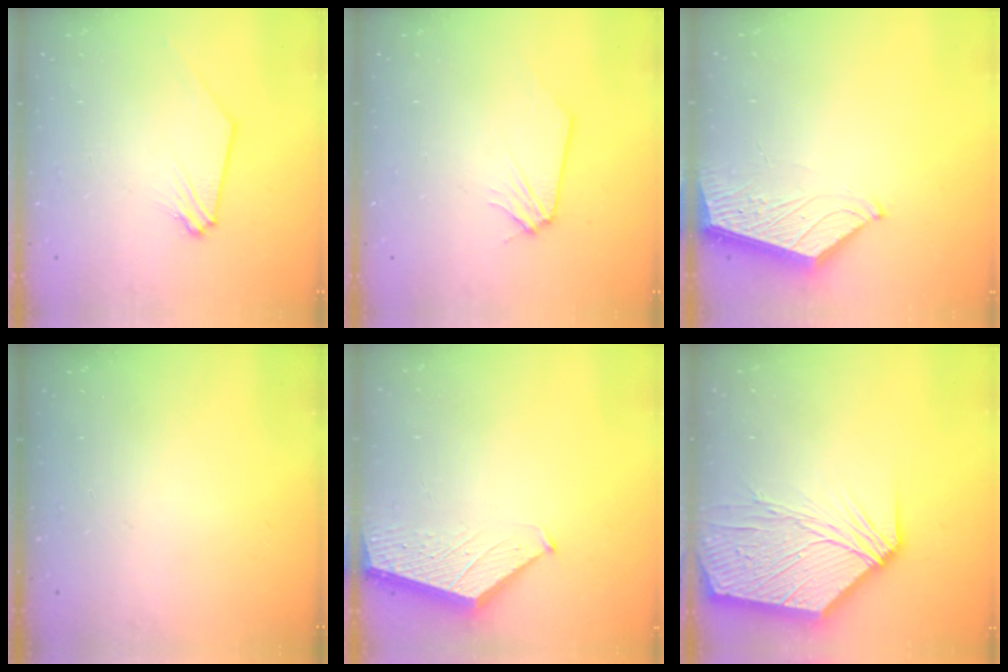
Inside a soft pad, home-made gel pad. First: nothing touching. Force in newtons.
{"total": 0.0}
{"total": 4.0, "press": 4.0, "slide": 0.4}
{"total": 0.0}
{"total": 1.8, "press": 1.8, "slide": 0.2}
{"total": 19.0, "press": 18.7, "slide": 2.8}